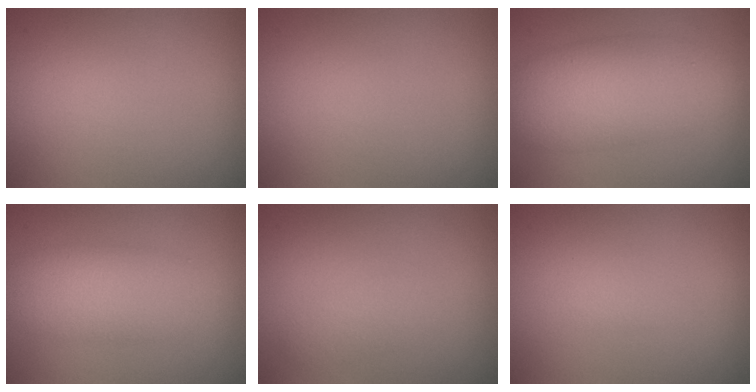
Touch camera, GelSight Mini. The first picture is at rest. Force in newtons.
{"total": 0.0}
{"total": 6.9, "press": 6.9, "slide": 0.1}
{"total": 4.8, "press": 4.8, "slide": 0.3}
{"total": 1.9, "press": 1.9, "slide": 0.1}
{"total": 0.6, "press": 0.6, "slide": 0.1}